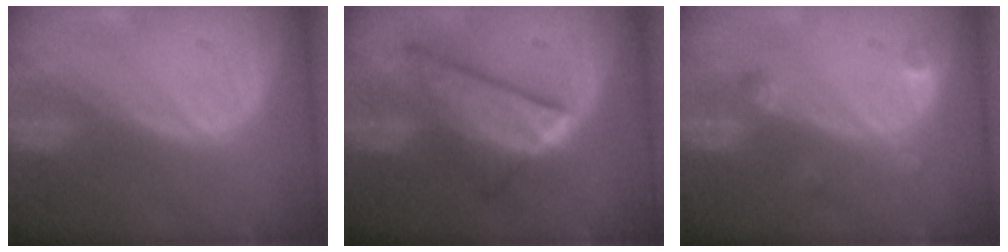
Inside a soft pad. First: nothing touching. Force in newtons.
{"total": 8.6, "press": 8.6, "slide": 0.5}
{"total": 2.6, "press": 2.6, "slide": 0.4}